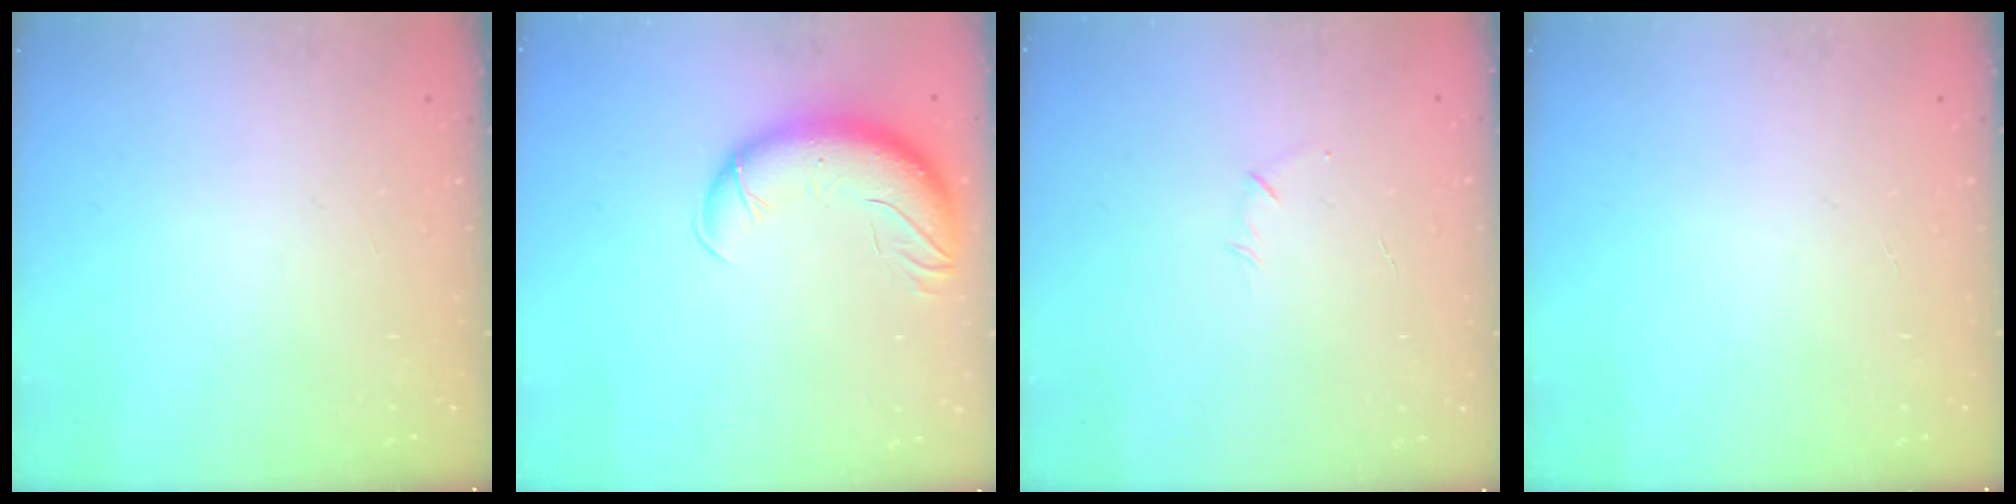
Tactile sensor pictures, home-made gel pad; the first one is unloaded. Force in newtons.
{"total": 13.7, "press": 13.2, "slide": 3.6}
{"total": 4.5, "press": 4.3, "slide": 1.2}
{"total": 0.0}